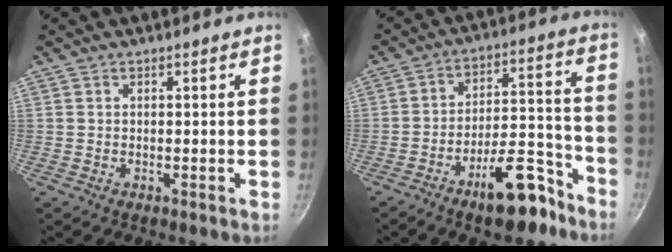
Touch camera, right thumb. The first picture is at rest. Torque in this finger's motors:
{"motor_torque": [2.14, 0.79, 1.15, -0.74, 0.35]}